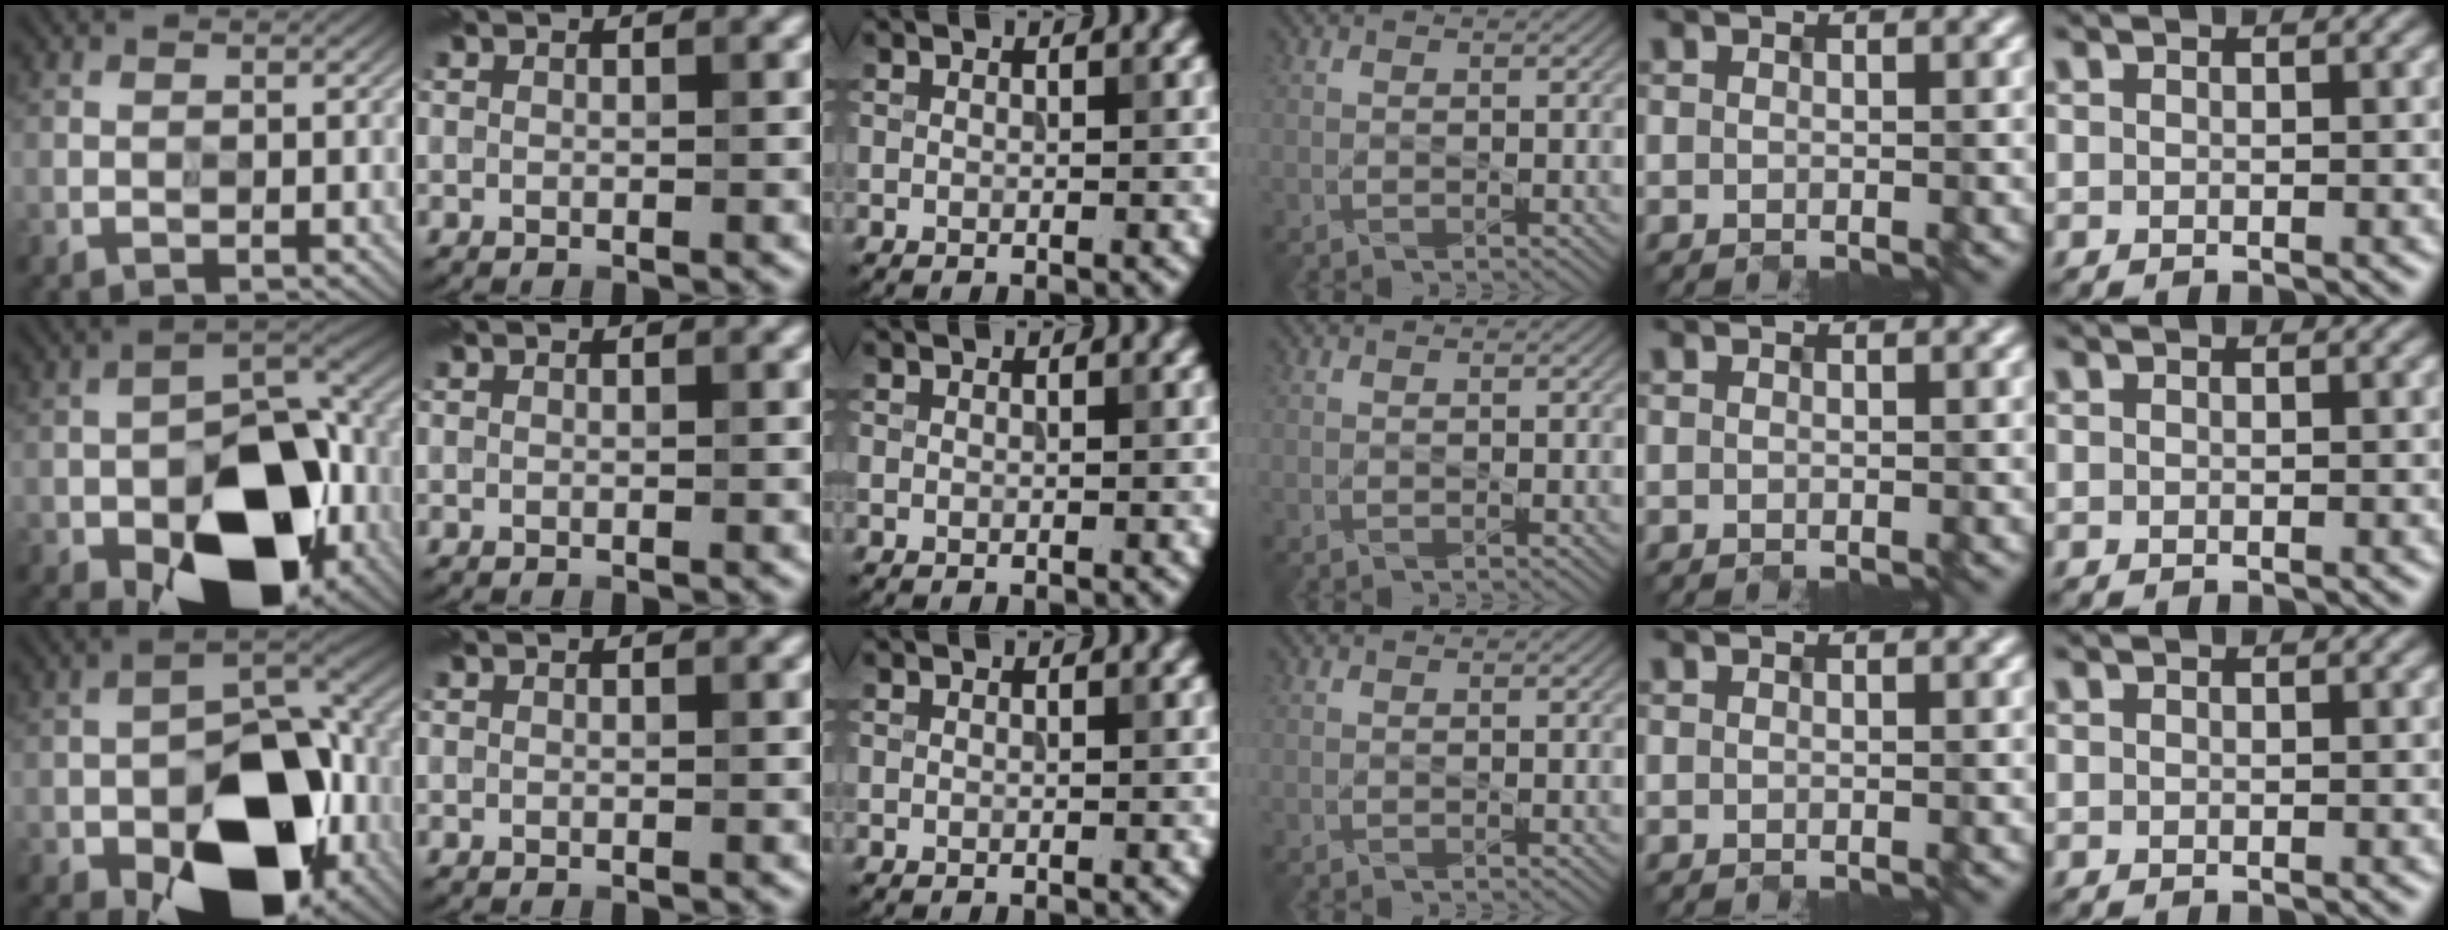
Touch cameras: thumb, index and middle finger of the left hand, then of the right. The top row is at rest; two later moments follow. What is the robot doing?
{"motion": "wipe", "object": "glasses"}